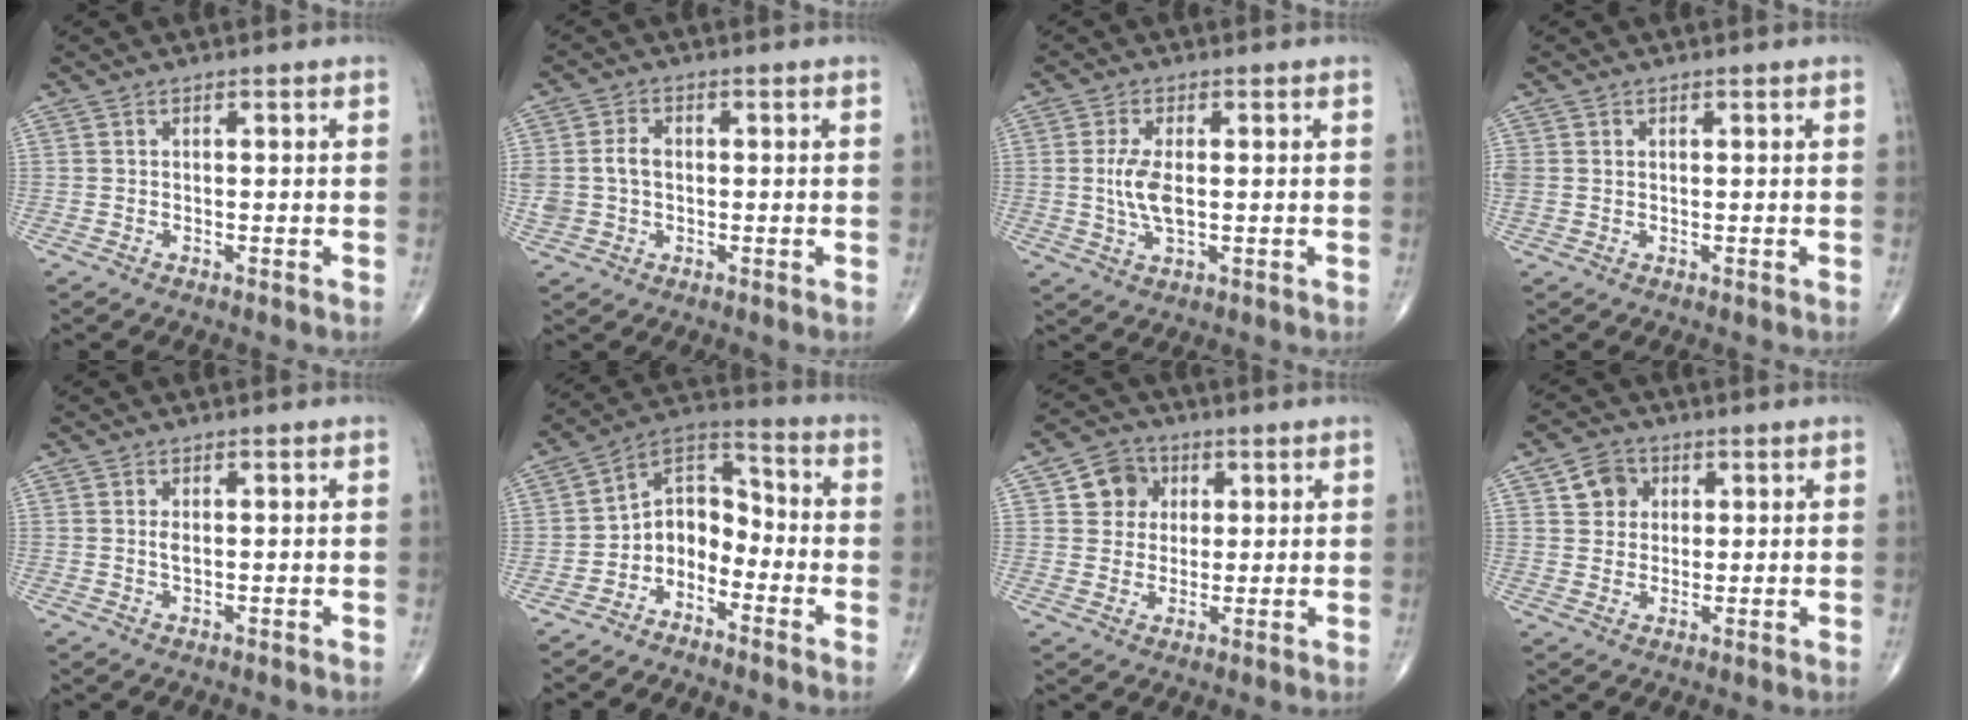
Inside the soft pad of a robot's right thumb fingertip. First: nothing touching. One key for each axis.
{"total": 6.0, "fx": 0.0, "fy": 4.4, "fz": 4.1, "tx": -0.089, "ty": 0.017, "tz": 0.003}
{"total": 6.1, "fx": 0.1, "fy": 2.7, "fz": 5.5, "tx": -0.115, "ty": -0.006, "tz": 0.002}
{"total": 1.9, "fx": 0.3, "fy": 1.6, "fz": 1.0, "tx": -0.034, "ty": 0.008, "tz": 0.011}
{"total": 1.3, "fx": 0.2, "fy": 0.6, "fz": 1.1, "tx": -0.021, "ty": -0.002, "tz": 0.005}
{"total": 8.6, "fx": -4.0, "fy": 6.2, "fz": 4.4, "tx": -0.043, "ty": 0.075, "tz": -0.090}
{"total": 6.9, "fx": 2.2, "fy": 6.2, "fz": 2.2, "tx": -0.001, "ty": -0.002, "tz": 0.033}
{"total": 5.5, "fx": 2.0, "fy": 4.8, "fz": 1.9, "tx": -0.005, "ty": -0.004, "tz": 0.030}